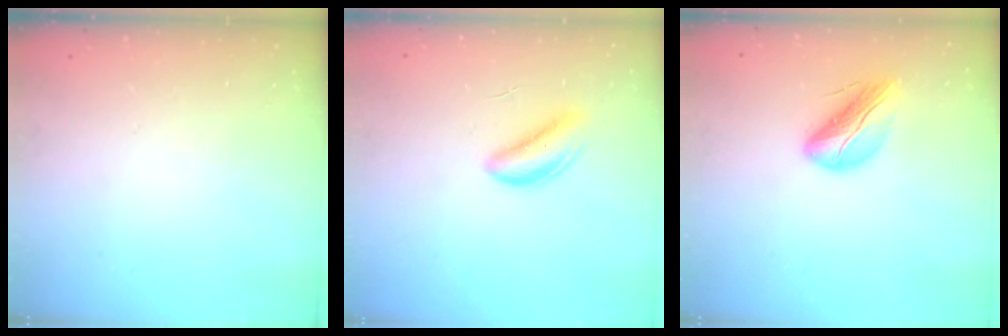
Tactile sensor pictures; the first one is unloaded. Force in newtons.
{"total": 5.8, "press": 5.7, "slide": 1.1}
{"total": 10.8, "press": 10.5, "slide": 2.6}